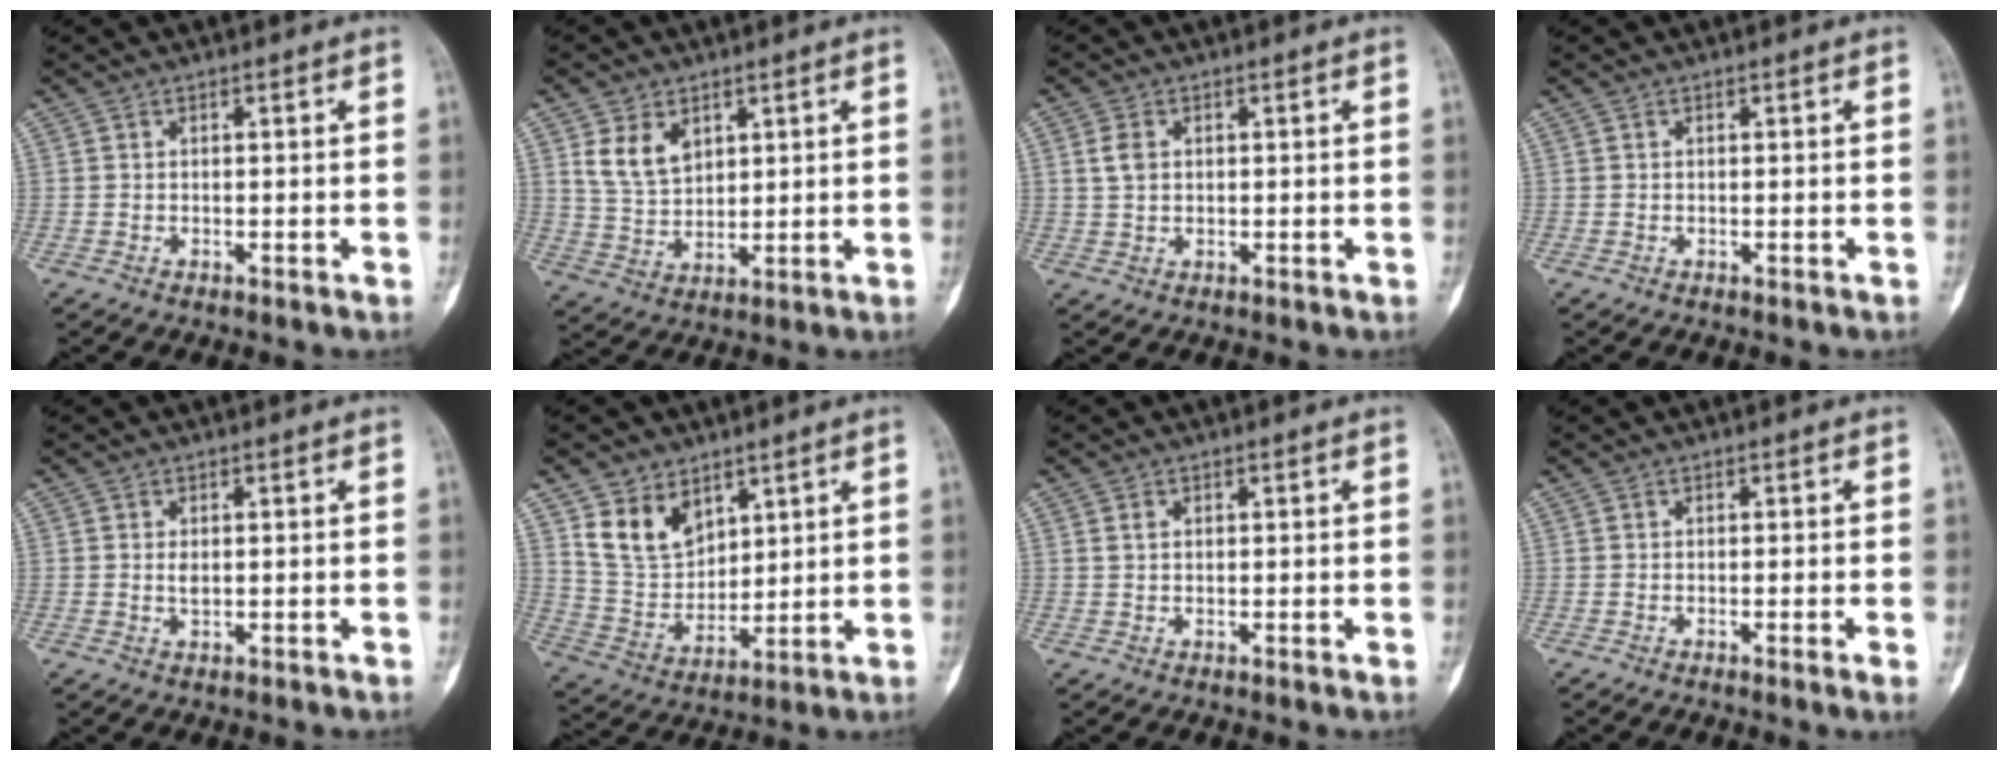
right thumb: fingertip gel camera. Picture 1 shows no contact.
{"total": 7.9, "force": [3.5, 5.3, 4.6], "torque": [-0.066, -0.018, 0.077]}
{"total": 3.2, "force": [0.8, 2.3, 2.1], "torque": [-0.036, 0.002, 0.018]}
{"total": 0.0}
{"total": 1.4, "force": [0.2, 0.8, 1.2], "torque": [-0.016, -0.002, 0.004]}
{"total": 11.2, "force": [6.2, 7.7, 5.3], "torque": [-0.070, -0.038, 0.132]}
{"total": 1.3, "force": [0.5, 0.8, 0.8], "torque": [-0.012, -0.003, 0.009]}
{"total": 1.5, "force": [-0.5, -0.2, 1.4], "torque": [-0.026, -0.005, -0.008]}